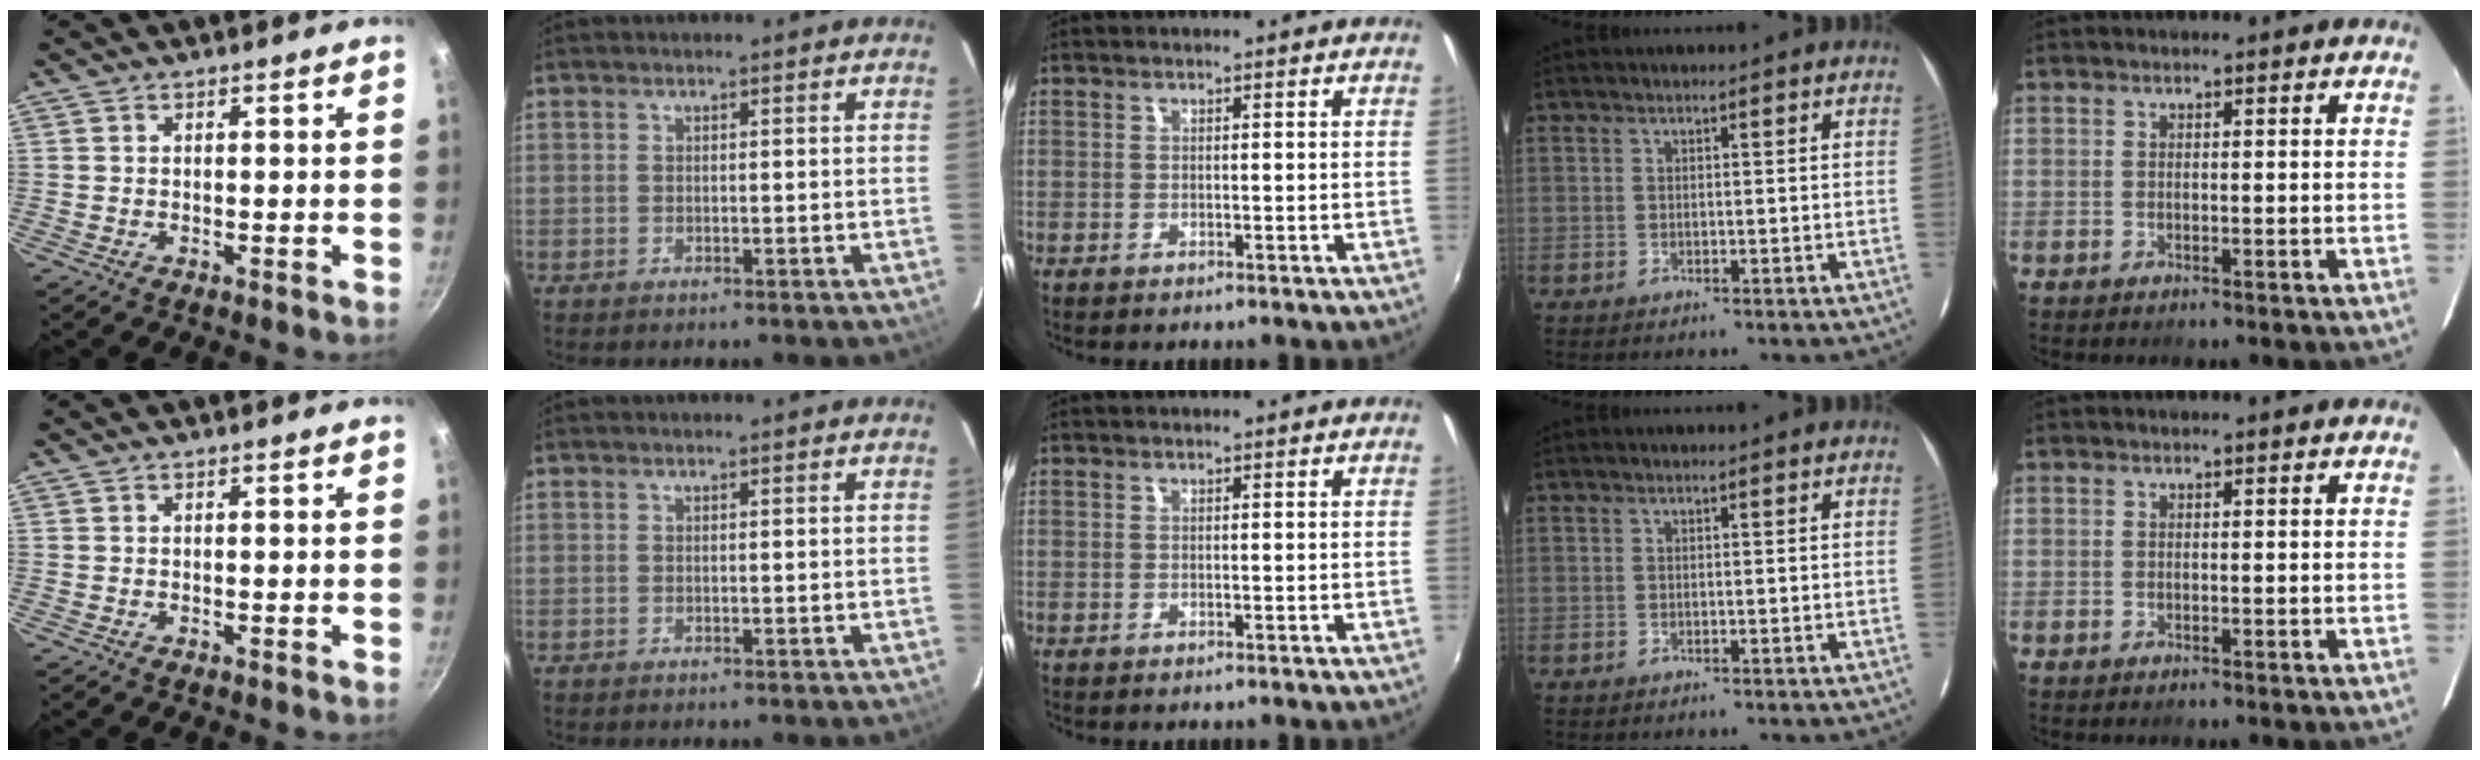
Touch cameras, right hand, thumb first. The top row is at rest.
{}